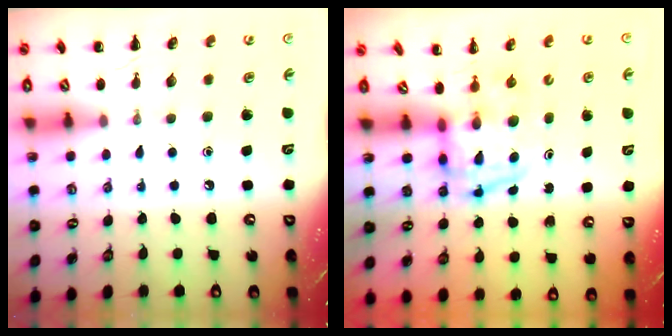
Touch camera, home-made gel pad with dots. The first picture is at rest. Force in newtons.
{"total": 3.8, "press": 3.7, "slide": 0.8}